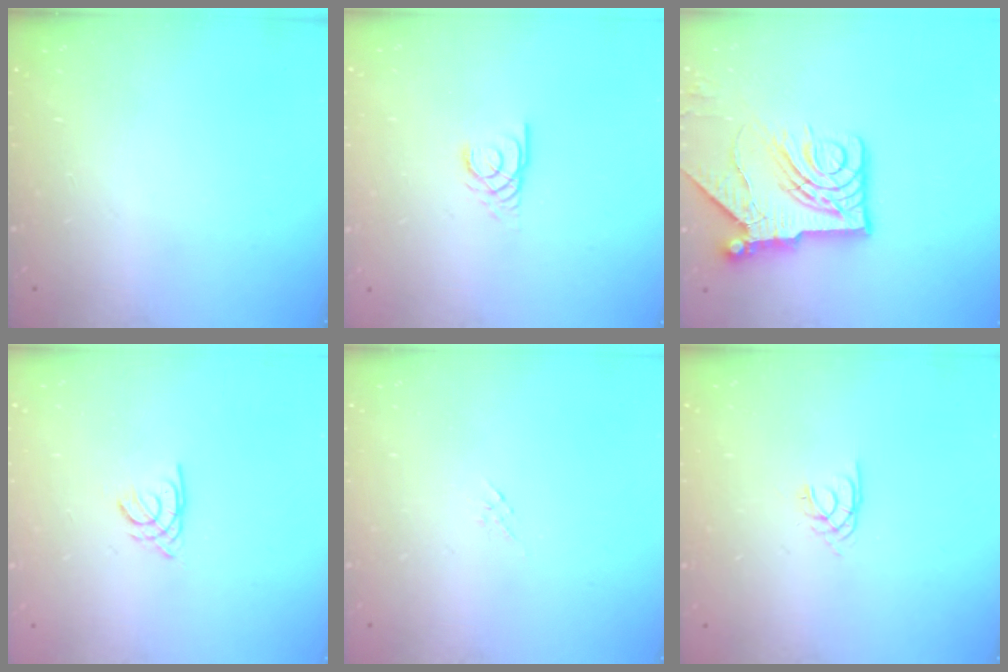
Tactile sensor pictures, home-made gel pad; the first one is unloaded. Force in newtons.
{"total": 2.9, "press": 2.9, "slide": 0.2}
{"total": 13.8, "press": 13.7, "slide": 1.8}
{"total": 1.8, "press": 1.8, "slide": 0.3}
{"total": 3.1, "press": 3.0, "slide": 0.7}
{"total": 1.7, "press": 1.7, "slide": 0.1}